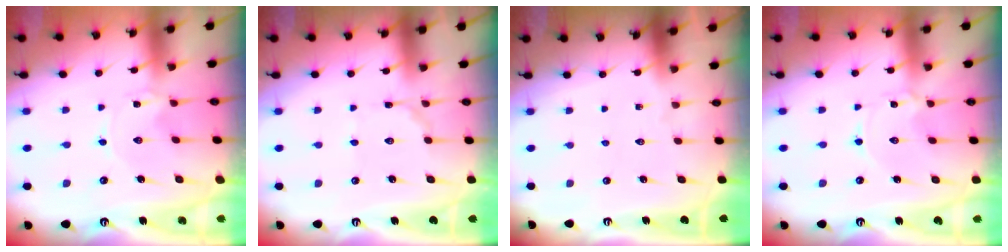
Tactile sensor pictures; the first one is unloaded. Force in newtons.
{"total": 2.6, "press": 2.6, "slide": 0.2}
{"total": 0.0}
{"total": 0.7, "press": 0.7, "slide": 0.1}